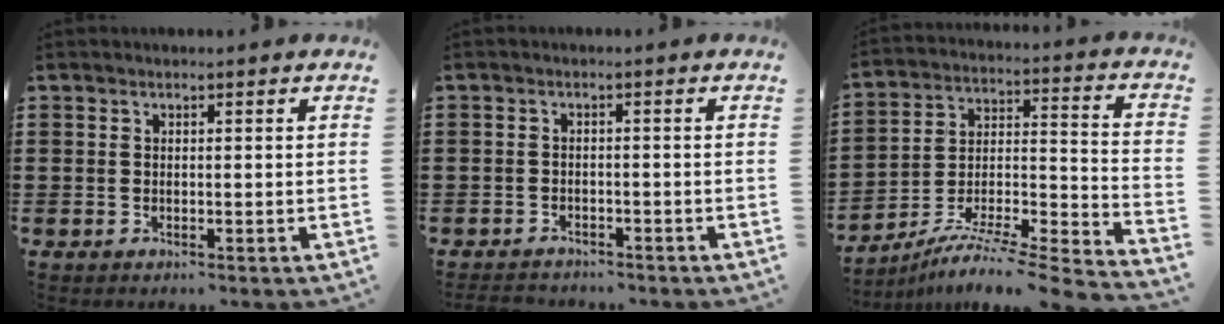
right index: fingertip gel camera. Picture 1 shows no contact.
{"total": 1.8, "force": [-1.7, 0.3, 0.0], "torque": [-0.007, 0.002, -0.038]}
{"total": 6.9, "force": [-5.8, 0.1, 3.7], "torque": [-0.060, -0.008, -0.120]}